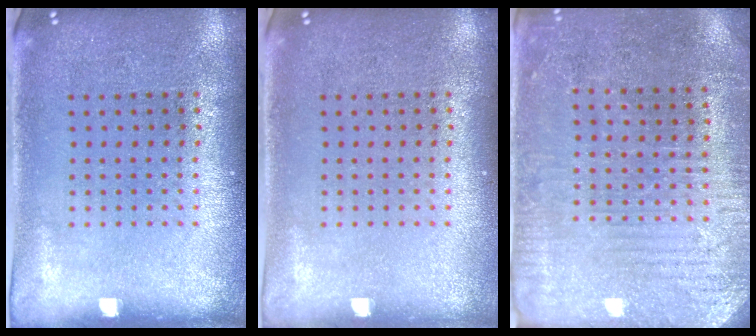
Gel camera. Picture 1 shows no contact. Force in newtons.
{"total": 0.0}
{"total": 3.0, "press": 2.9, "slide": 0.7}